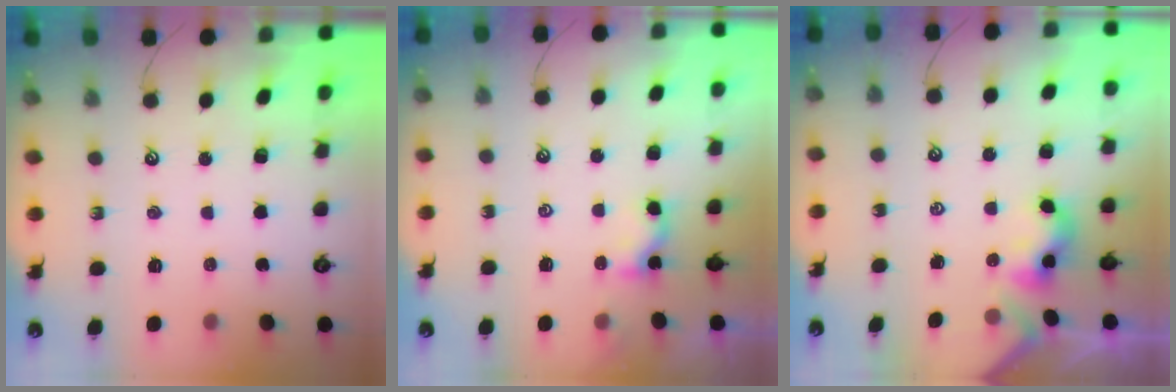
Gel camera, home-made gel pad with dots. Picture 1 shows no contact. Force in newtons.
{"total": 2.2, "press": 2.1, "slide": 0.5}
{"total": 2.6, "press": 2.6, "slide": 0.3}